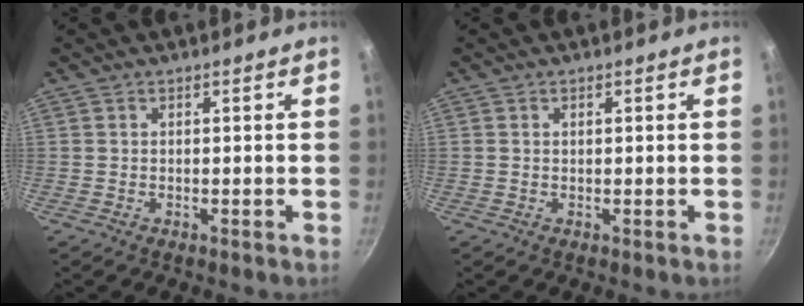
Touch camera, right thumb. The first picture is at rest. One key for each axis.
{"total": 0.5, "fx": 0.2, "fy": 0.3, "fz": 0.4, "tx": -0.006, "ty": 0.002, "tz": 0.003}